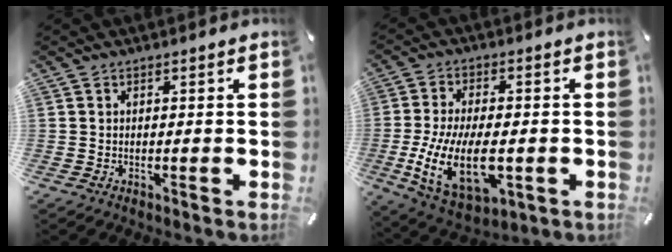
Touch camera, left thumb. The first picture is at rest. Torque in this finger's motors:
{"motor_torque": [-0.14, 2.42, 1.44, 1.24, 0.31]}